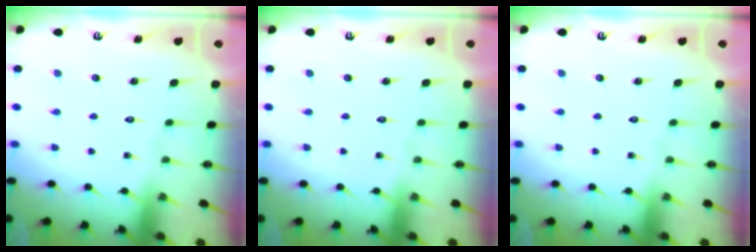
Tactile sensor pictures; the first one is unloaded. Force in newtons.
{"total": 0.0}
{"total": 0.0}